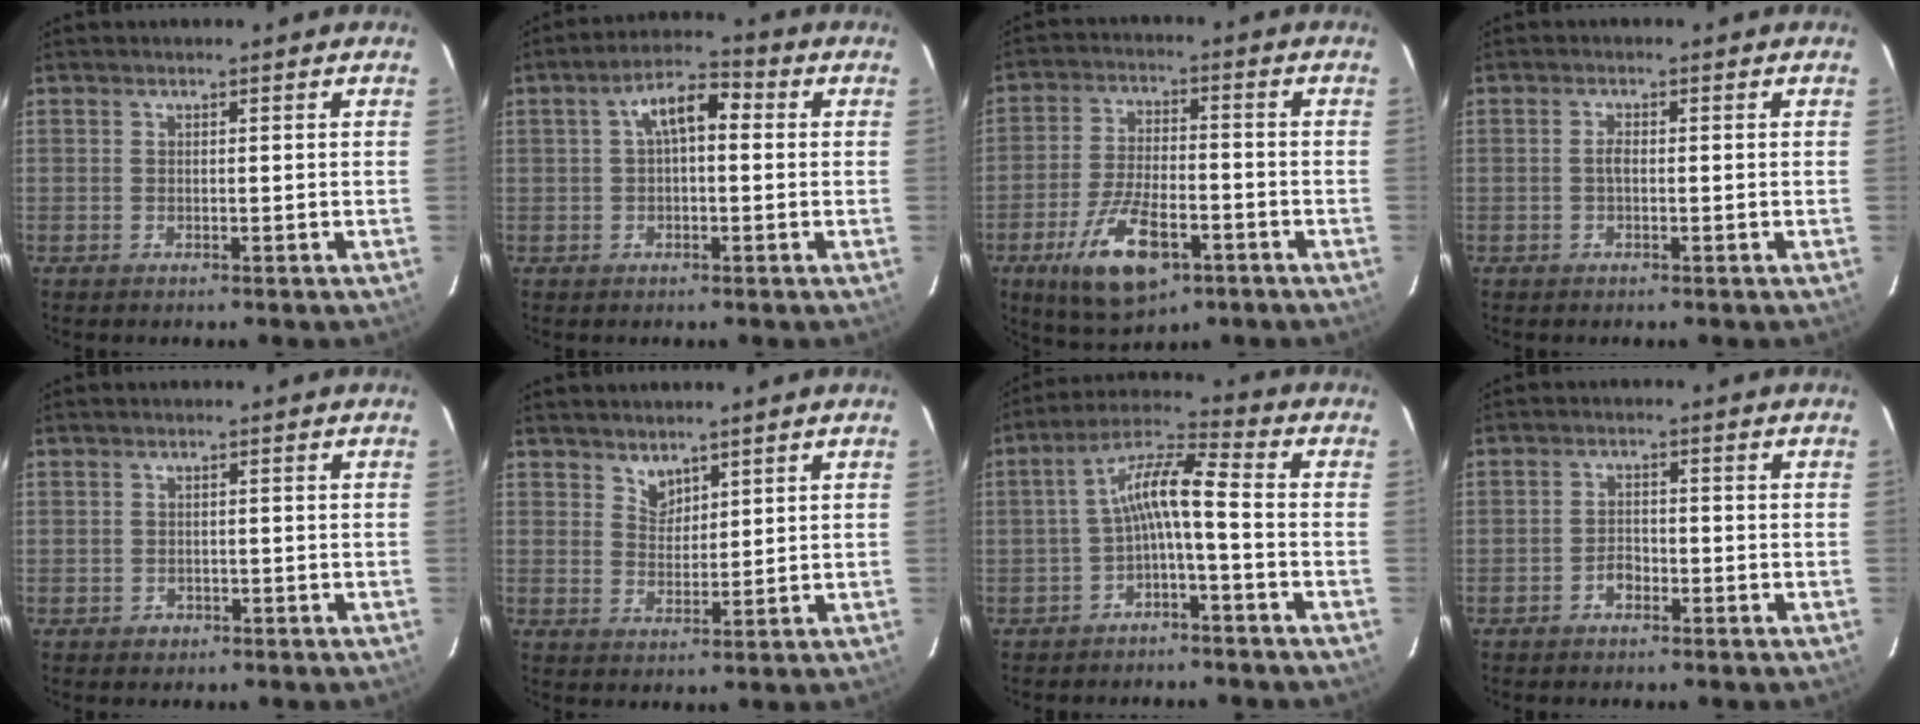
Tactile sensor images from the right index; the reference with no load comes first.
{"total": 6.6, "force": [1.0, 3.1, 5.8], "torque": [-0.104, 0.025, 0.015]}
{"total": 13.7, "force": [-6.8, 5.6, 10.5], "torque": [-0.215, -0.018, -0.114]}
{"total": 1.4, "force": [-0.2, 0.6, 1.3], "torque": [-0.026, 0.004, -0.005]}
{"total": 1.8, "force": [-0.7, 1.6, 0.1], "torque": [-0.002, 0.003, -0.006]}
{"total": 3.3, "force": [2.7, 1.7, 0.7], "torque": [-0.004, 0.003, 0.051]}
{"total": 7.6, "force": [-2.2, 1.1, 7.2], "torque": [-0.162, 0.022, -0.040]}
{"total": 2.3, "force": [-1.5, 1.4, 1.0], "torque": [-0.021, 0.005, -0.025]}